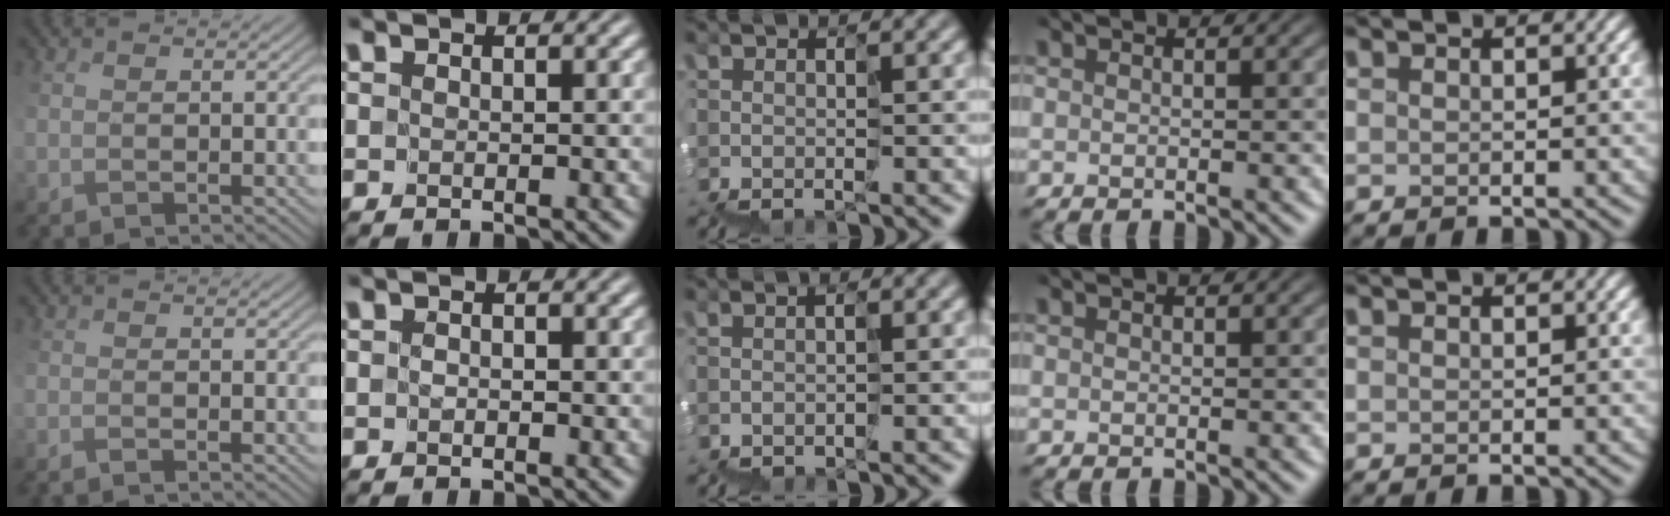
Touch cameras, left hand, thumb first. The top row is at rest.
{"thumb": {"total": 1.4, "force": [-1.3, -0.1, 0.6], "torque": [-0.010, -0.003, -0.026]}, "middle": {"total": 0.9, "force": [-0.5, -0.1, -0.7], "torque": [0.003, -0.002, -0.008]}}